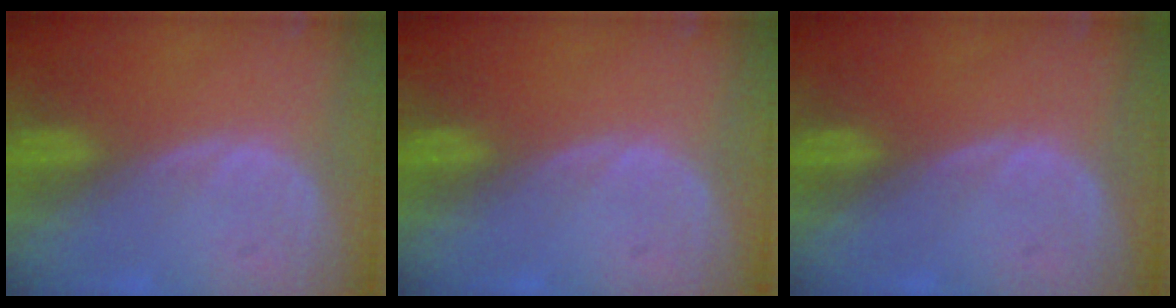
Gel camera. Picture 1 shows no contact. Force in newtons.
{"total": 0.0}
{"total": 0.0}